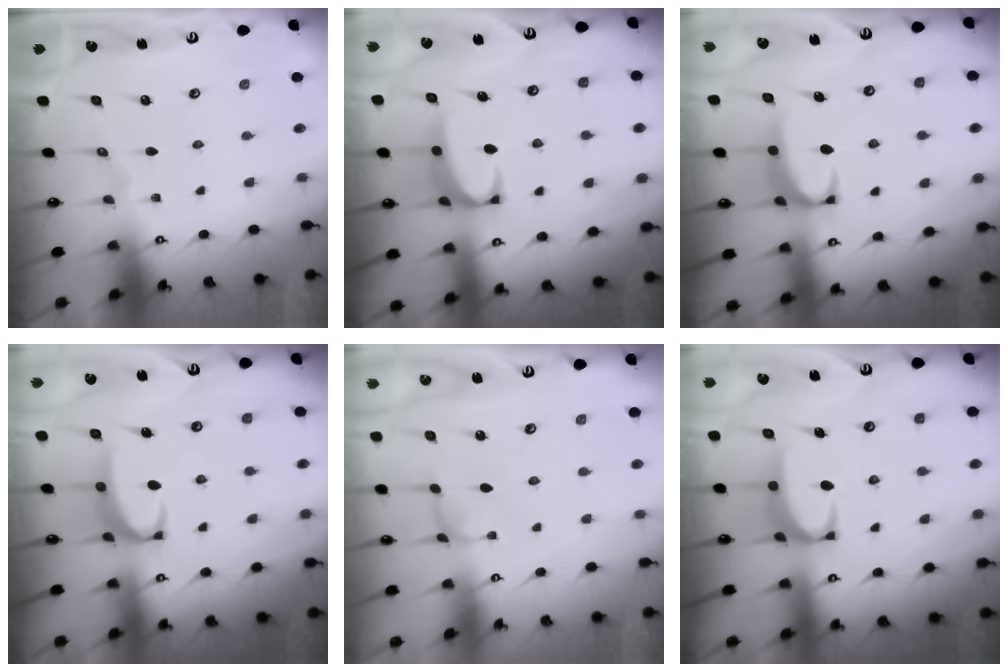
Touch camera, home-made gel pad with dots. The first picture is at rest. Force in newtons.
{"total": 2.0, "press": 1.9, "slide": 0.6}
{"total": 1.9, "press": 1.8, "slide": 0.3}
{"total": 3.0, "press": 3.0, "slide": 0.4}
{"total": 2.3, "press": 2.3, "slide": 0.3}
{"total": 2.9, "press": 2.9, "slide": 0.3}